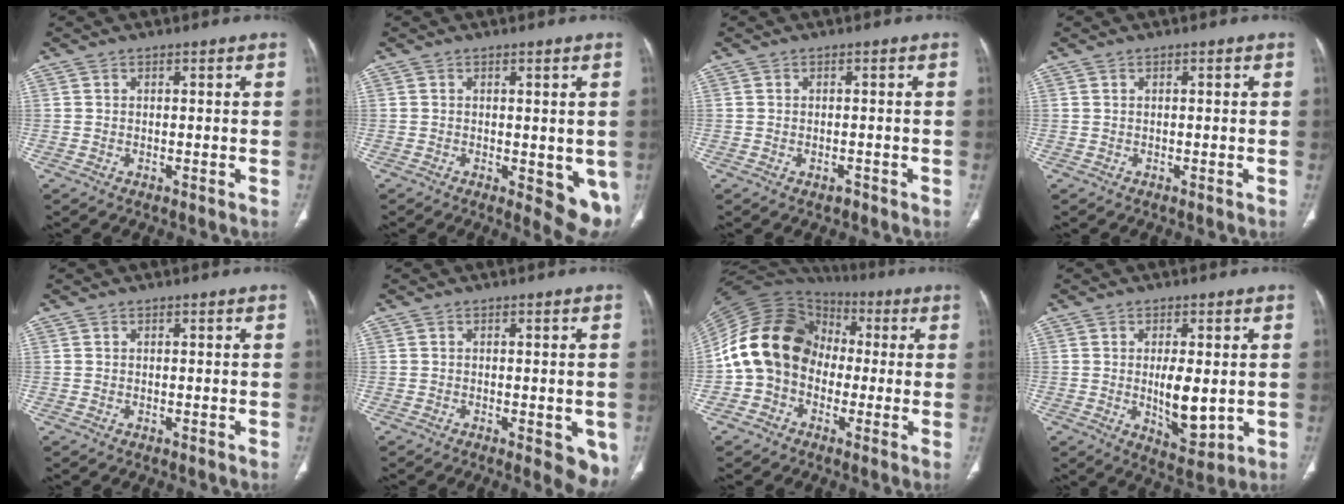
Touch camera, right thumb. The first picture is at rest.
{"total": 7.9, "force": [-1.4, 3.3, 7.0], "torque": [-0.070, -0.017, -0.014]}
{"total": 1.2, "force": [-0.7, 0.7, 0.7], "torque": [-0.009, 0.006, -0.007]}
{"total": 0.0}
{"total": 0.0}
{"total": 6.5, "force": [-2.3, 2.4, 5.6], "torque": [-0.050, -0.010, -0.028]}
{"total": 16.3, "force": [-1.1, 13.5, 9.1], "torque": [-0.150, 0.043, -0.029]}
{"total": 8.5, "force": [-0.3, 3.7, 7.6], "torque": [-0.109, -0.018, 0.008]}